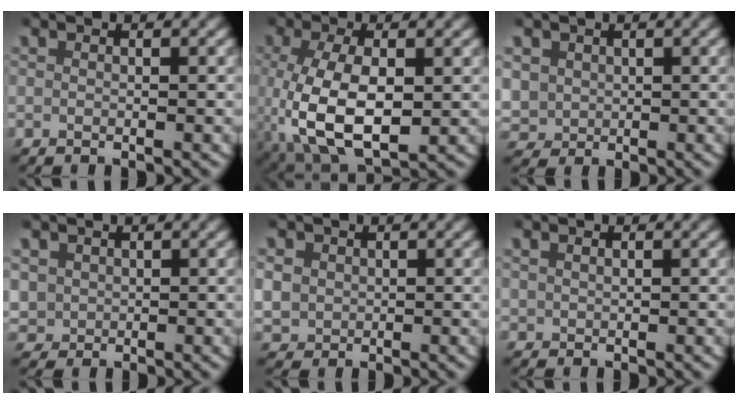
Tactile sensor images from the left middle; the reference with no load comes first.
{"total": 9.2, "force": [-1.6, 5.5, 7.1], "torque": [-0.174, -0.041, 0.000]}
{"total": 4.8, "force": [0.9, 4.5, 1.6], "torque": [-0.057, -0.017, 0.026]}
{"total": 3.7, "force": [0.8, 3.4, 1.1], "torque": [-0.043, -0.013, 0.024]}
{"total": 4.0, "force": [0.4, 3.7, 1.4], "torque": [-0.044, -0.009, 0.013]}
{"total": 1.3, "force": [0.7, 1.1, 0.3], "torque": [-0.003, 0.000, 0.014]}